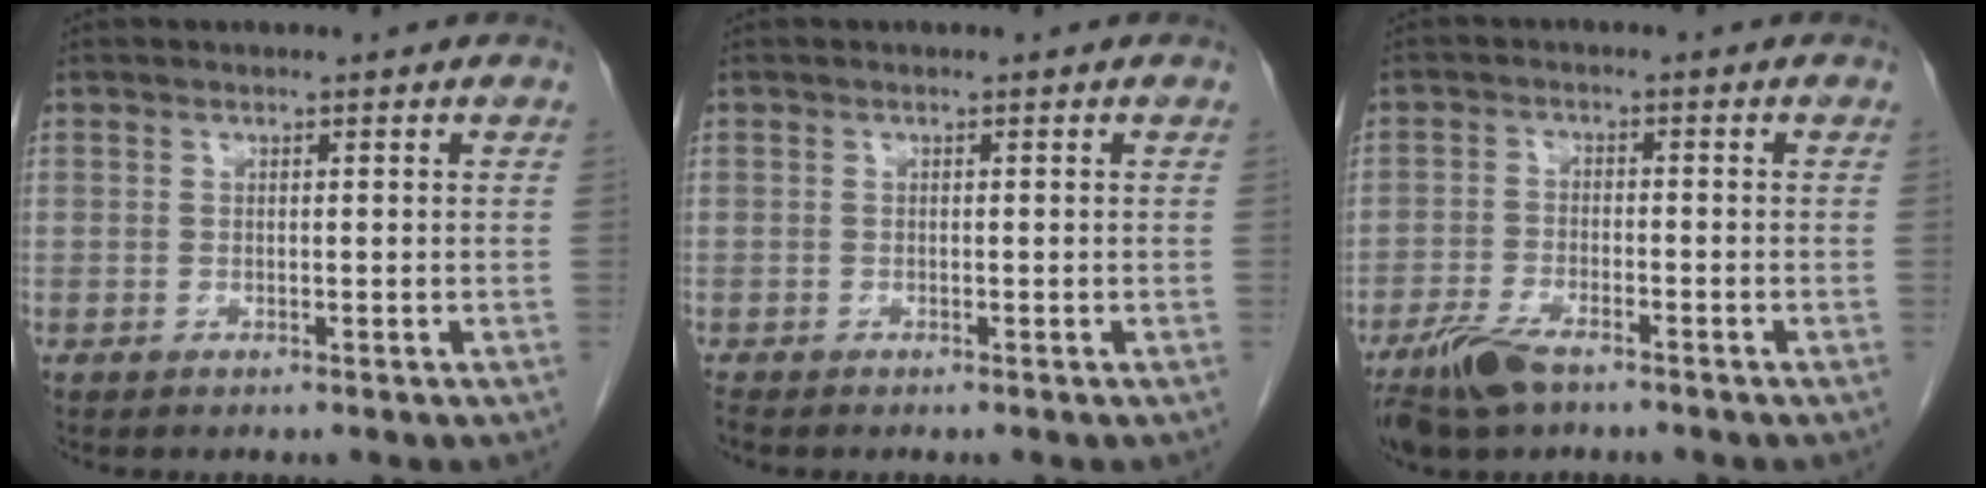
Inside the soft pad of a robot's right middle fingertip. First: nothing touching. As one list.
[{"total": 0.6, "force": [-0.6, 0.0, 0.1], "torque": [-0.013, -0.004, -0.015]}, {"total": 6.8, "force": [-5.0, 2.1, 4.1], "torque": [-0.085, -0.011, -0.090]}]